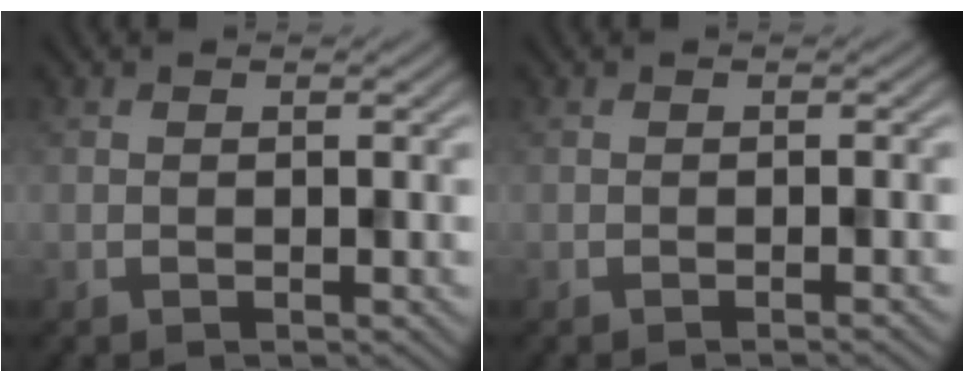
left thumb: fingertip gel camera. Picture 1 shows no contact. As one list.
[{"total": 0.8, "force": [-0.4, 0.1, 0.6], "torque": [-0.005, 0.001, -0.011]}]